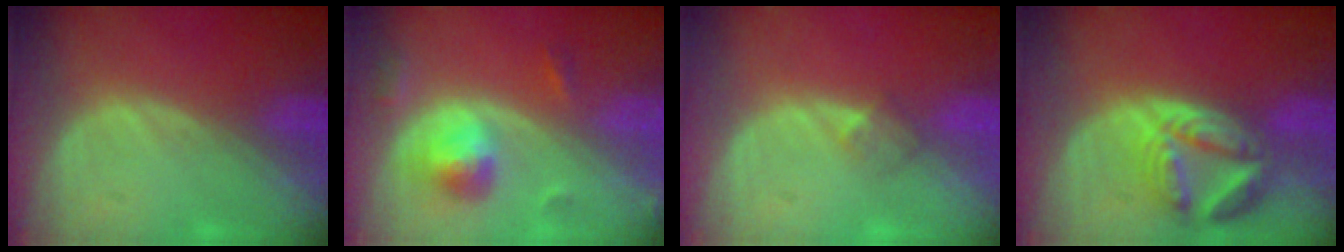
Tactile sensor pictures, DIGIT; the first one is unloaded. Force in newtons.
{"total": 5.3, "press": 5.1, "slide": 1.5}
{"total": 2.0, "press": 1.6, "slide": 1.1}
{"total": 8.2, "press": 7.3, "slide": 3.8}